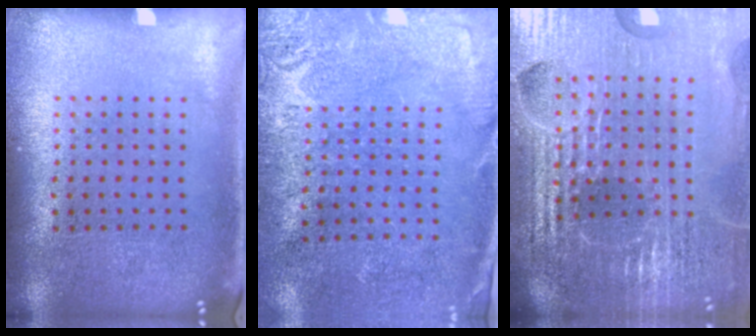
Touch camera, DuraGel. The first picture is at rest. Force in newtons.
{"total": 2.6, "press": 2.4, "slide": 1.1}
{"total": 6.6, "press": 5.8, "slide": 3.2}